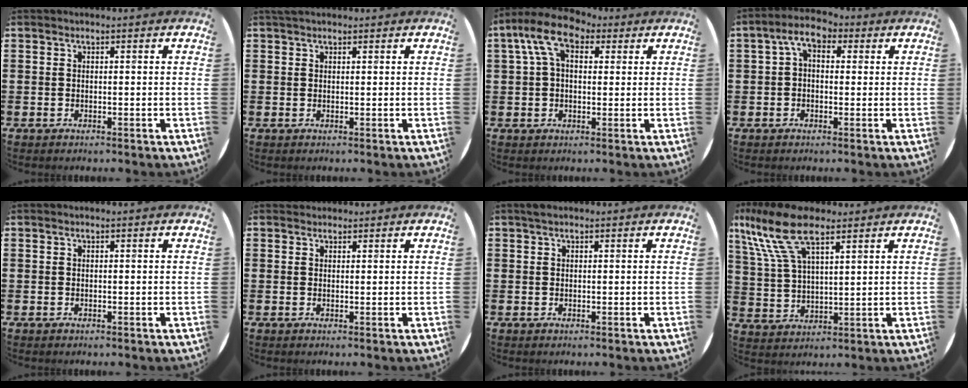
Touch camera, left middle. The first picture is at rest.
{"total": 0.9, "force": [0.8, 0.3, 0.2], "torque": [-0.004, 0.003, 0.015]}
{"total": 7.5, "force": [4.1, 4.1, 4.8], "torque": [-0.107, 0.011, 0.074]}
{"total": 4.8, "force": [2.0, 2.8, 3.3], "torque": [-0.064, 0.009, 0.032]}
{"total": 0.0}
{"total": 0.8, "force": [0.8, 0.2, -0.2], "torque": [0.010, 0.000, 0.013]}
{"total": 1.1, "force": [0.9, 0.6, 0.4], "torque": [-0.003, 0.003, 0.015]}
{"total": 11.3, "force": [7.7, 3.8, 7.3], "torque": [-0.168, -0.006, 0.141]}